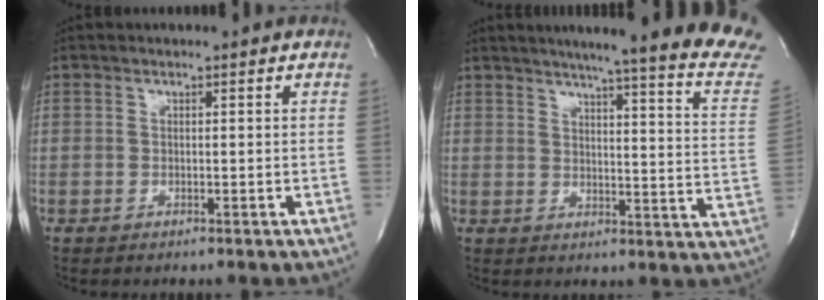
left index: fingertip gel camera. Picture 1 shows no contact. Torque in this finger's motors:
{"motor_torque": [0.12, -0.22, 0.46, 0.11]}